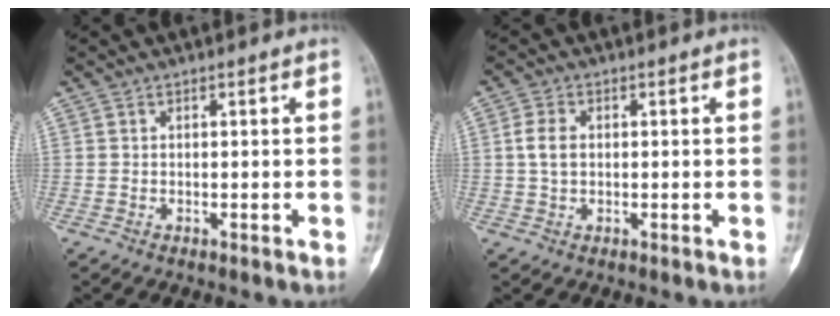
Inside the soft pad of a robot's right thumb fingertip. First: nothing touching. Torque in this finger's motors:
{"motor_torque": [0.39, 0.39, 0.74, 0.06, 0.25]}